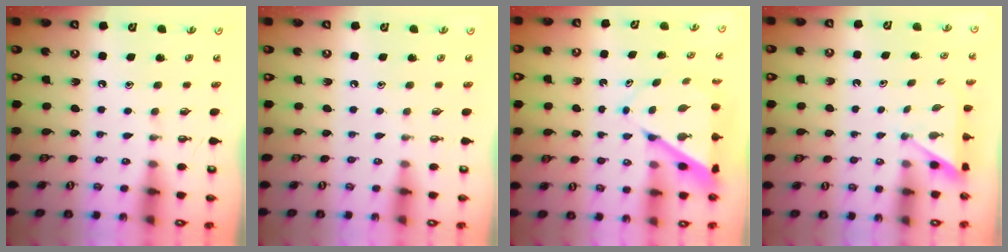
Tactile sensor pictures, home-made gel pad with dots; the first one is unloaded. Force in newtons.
{"total": 0.0}
{"total": 7.2, "press": 7.2, "slide": 0.7}
{"total": 2.9, "press": 2.9, "slide": 0.2}